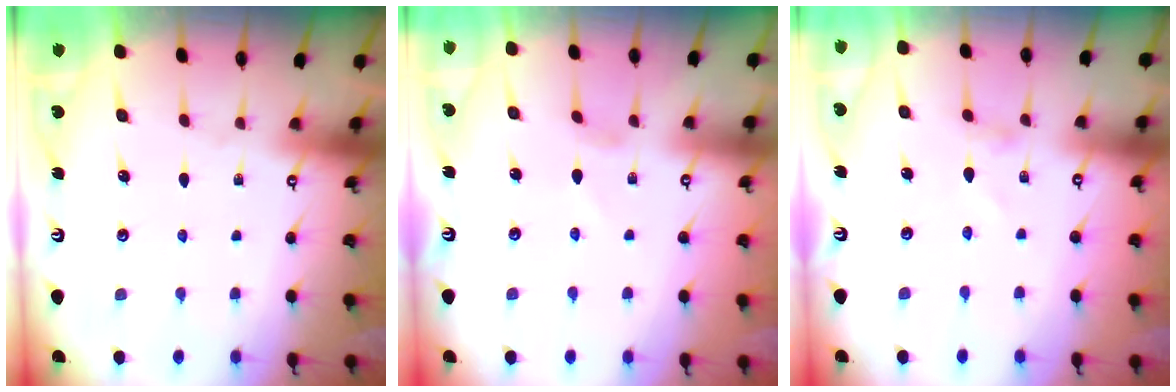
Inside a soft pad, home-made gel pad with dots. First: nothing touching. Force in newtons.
{"total": 0.0}
{"total": 0.0}